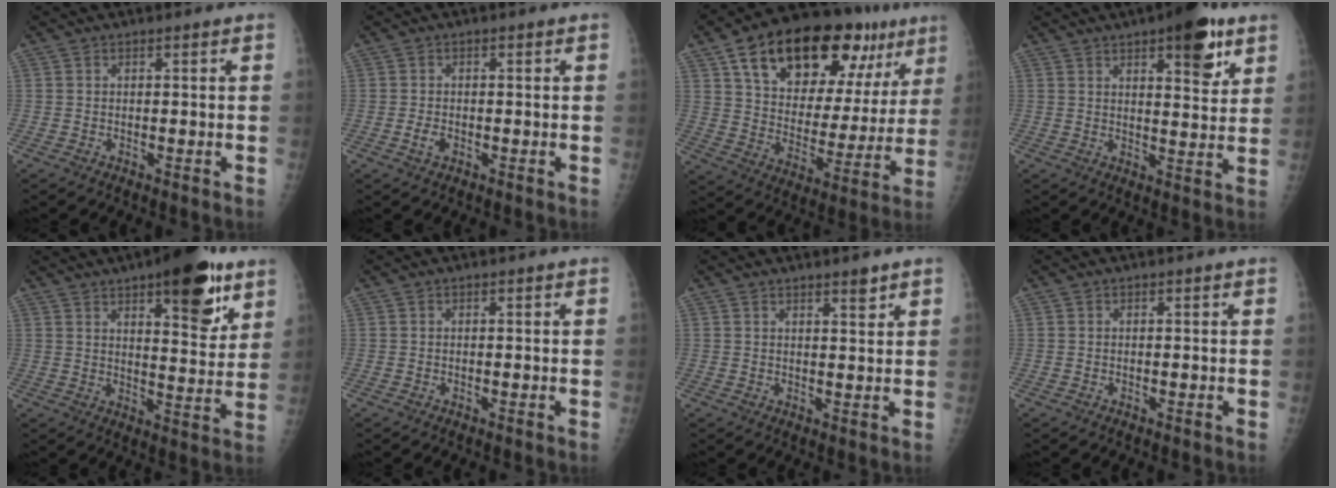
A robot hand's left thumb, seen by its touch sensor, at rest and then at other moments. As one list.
[{"total": 2.0, "force": [-0.7, 1.3, 1.3], "torque": [-0.023, 0.001, -0.013]}, {"total": 27.5, "force": [15.0, 13.6, 18.7], "torque": [-0.242, -0.015, 0.234]}, {"total": 11.1, "force": [6.2, 3.9, 8.4], "torque": [-0.087, -0.027, 0.081]}, {"total": 16.2, "force": [9.3, 5.7, 12.0], "torque": [-0.127, -0.046, 0.131]}, {"total": 0.0}, {"total": 2.5, "force": [1.9, 0.5, 1.5], "torque": [-0.017, -0.015, 0.030]}, {"total": 0.0}]